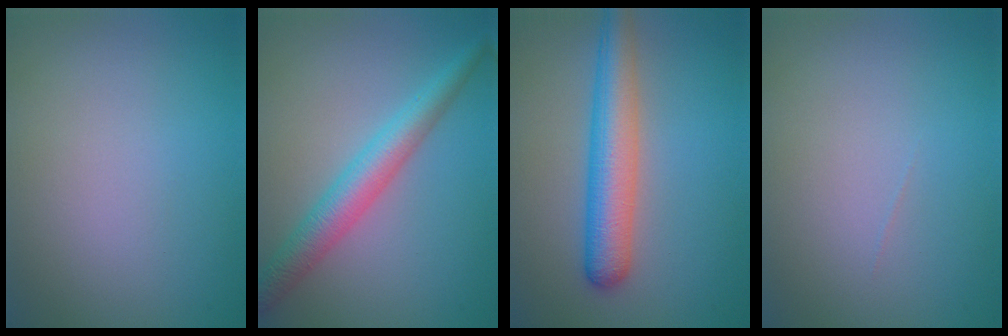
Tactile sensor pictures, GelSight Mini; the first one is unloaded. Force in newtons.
{"total": 4.3, "press": 4.3, "slide": 0.1}
{"total": 5.3, "press": 5.3, "slide": 0.2}
{"total": 0.0}